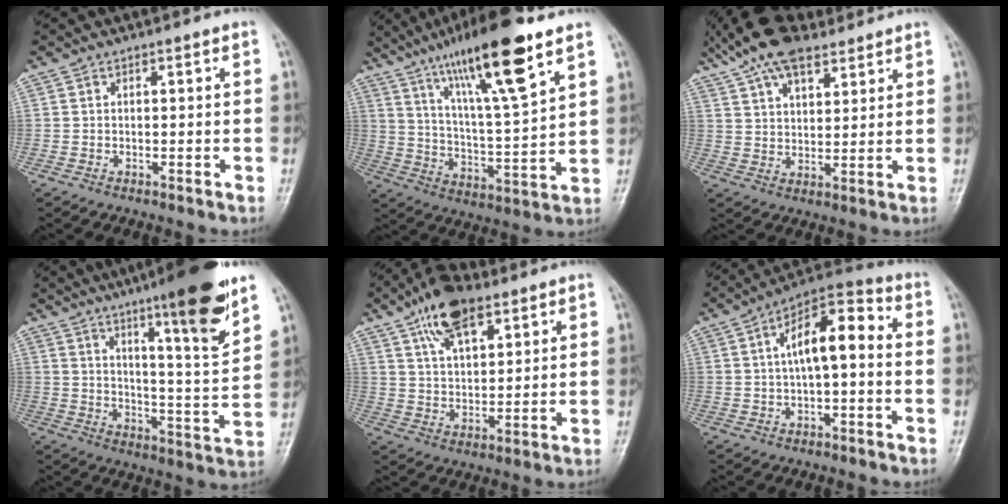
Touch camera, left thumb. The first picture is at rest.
{"total": 18.8, "force": [11.6, 2.6, 14.6], "torque": [-0.240, -0.048, 0.201]}
{"total": 13.6, "force": [9.6, 6.3, 7.3], "torque": [-0.114, -0.003, 0.169]}
{"total": 17.6, "force": [11.0, 1.6, 13.6], "torque": [-0.186, -0.063, 0.167]}
{"total": 11.6, "force": [6.9, 5.4, 7.6], "torque": [-0.112, -0.020, 0.121]}
{"total": 10.9, "force": [1.0, 4.6, 9.8], "torque": [-0.154, 0.036, 0.003]}